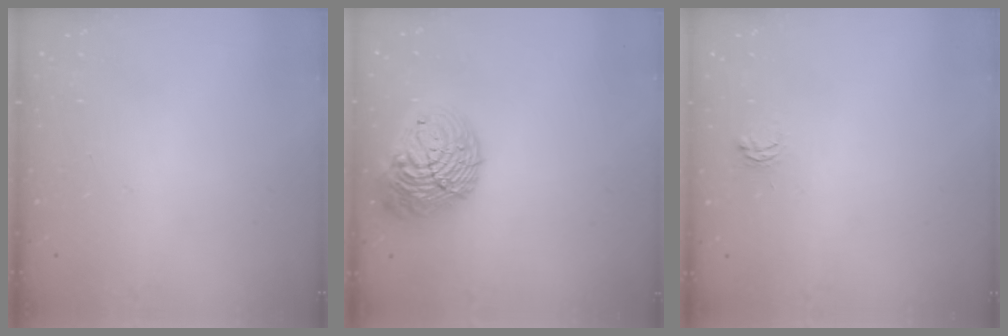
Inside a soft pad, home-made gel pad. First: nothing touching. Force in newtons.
{"total": 17.3, "press": 17.1, "slide": 2.2}
{"total": 2.9, "press": 2.9, "slide": 0.4}